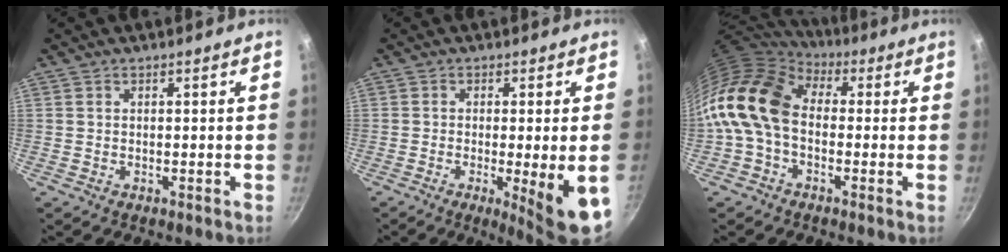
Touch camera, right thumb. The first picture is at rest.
{"total": 9.0, "force": [-2.5, 0.9, 8.6], "torque": [-0.121, -0.012, -0.031]}
{"total": 15.7, "force": [-0.2, 11.0, 11.2], "torque": [-0.204, 0.030, -0.024]}